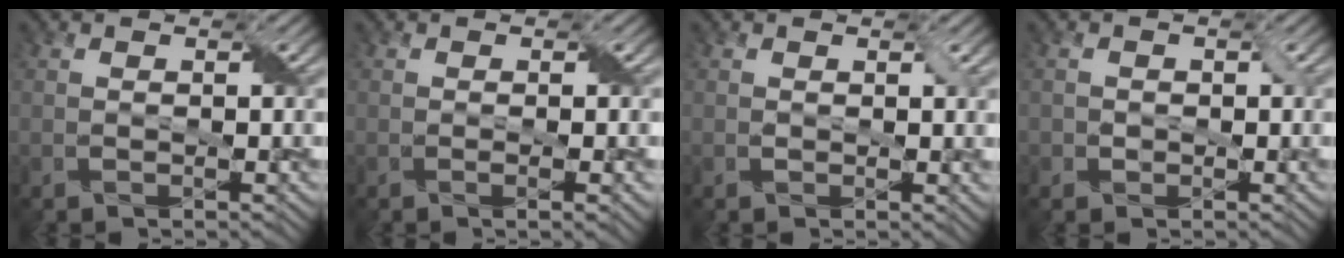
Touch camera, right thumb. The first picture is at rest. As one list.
[{"total": 1.5, "force": [-0.2, 0.2, 1.5], "torque": [-0.027, -0.001, -0.003]}, {"total": 1.2, "force": [0.3, 0.6, 0.9], "torque": [-0.016, -0.003, 0.009]}, {"total": 1.6, "force": [-0.2, 1.5, 0.3], "torque": [-0.004, -0.001, -0.005]}]